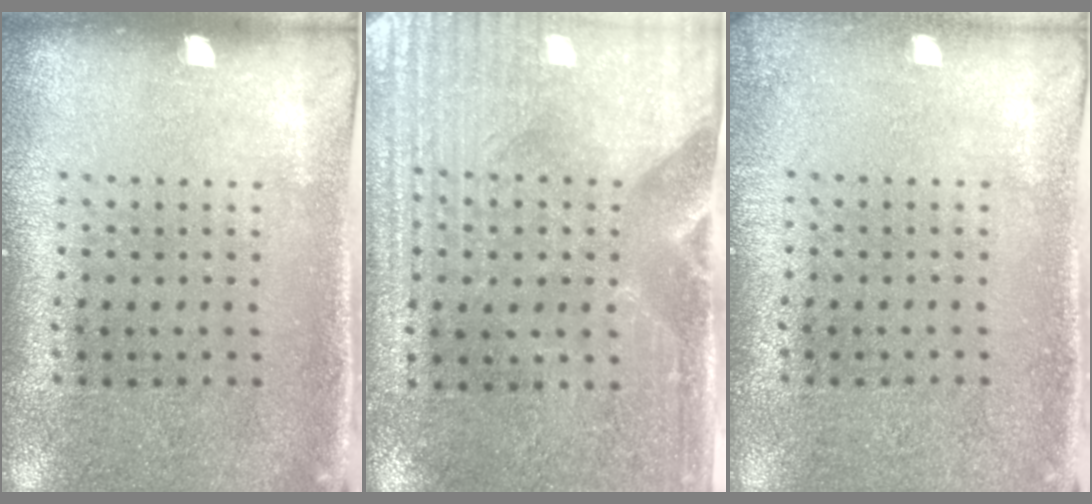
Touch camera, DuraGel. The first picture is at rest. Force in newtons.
{"total": 3.6, "press": 3.2, "slide": 1.6}
{"total": 0.9, "press": 0.9, "slide": 0.1}